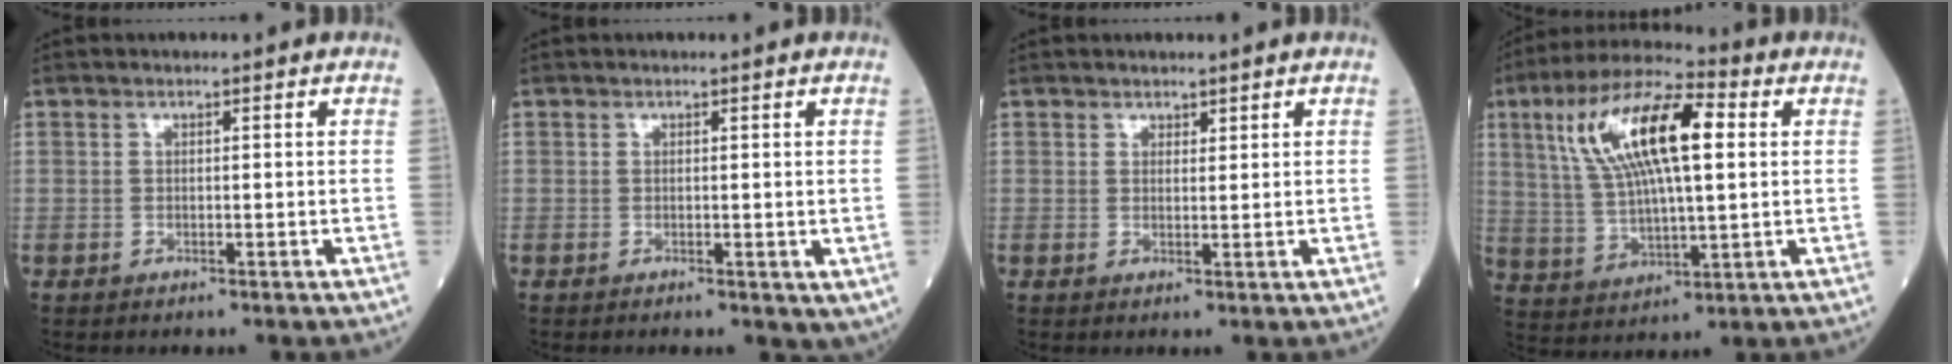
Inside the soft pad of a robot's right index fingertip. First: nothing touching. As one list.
[{"total": 2.0, "force": [-0.1, 1.1, 1.7], "torque": [-0.022, -0.004, 0.001]}, {"total": 1.1, "force": [0.9, 0.6, 0.1], "torque": [0.001, -0.004, 0.015]}, {"total": 16.6, "force": [4.6, 4.3, 15.3], "torque": [-0.303, 0.029, 0.083]}]